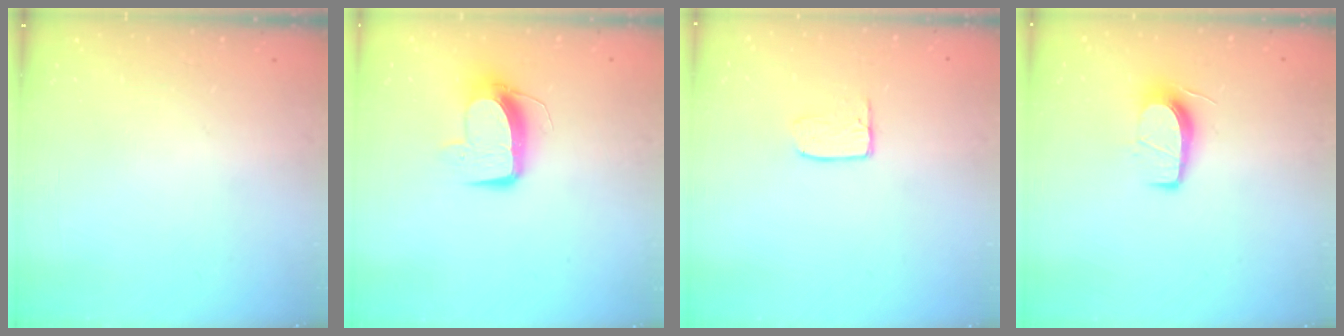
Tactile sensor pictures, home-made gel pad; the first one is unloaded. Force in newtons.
{"total": 9.8, "press": 9.8, "slide": 0.5}
{"total": 4.7, "press": 4.7, "slide": 0.4}
{"total": 8.0, "press": 7.9, "slide": 1.0}